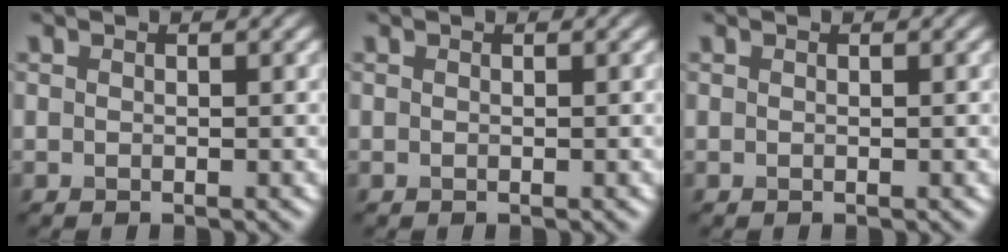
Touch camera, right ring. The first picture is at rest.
{"total": 0.0}
{"total": 0.0}